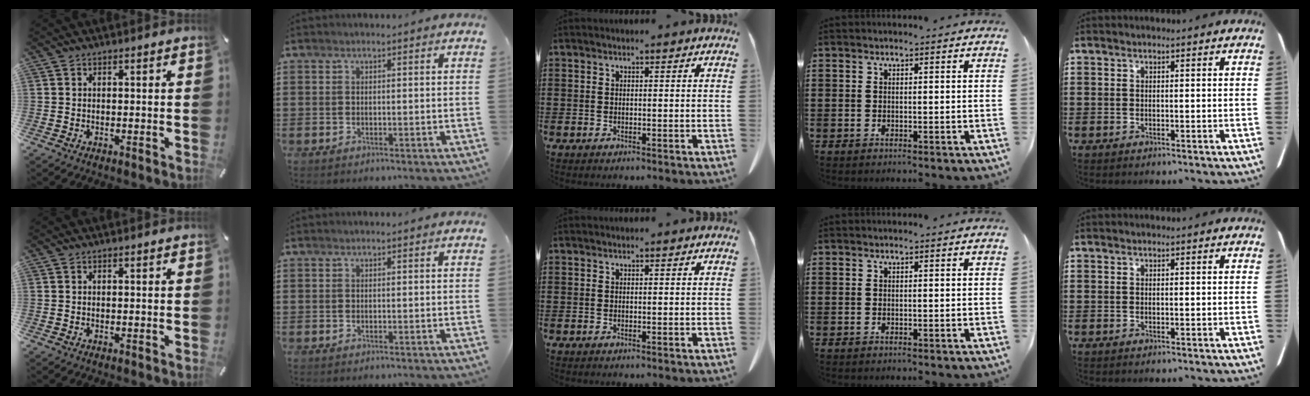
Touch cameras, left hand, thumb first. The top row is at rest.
{}